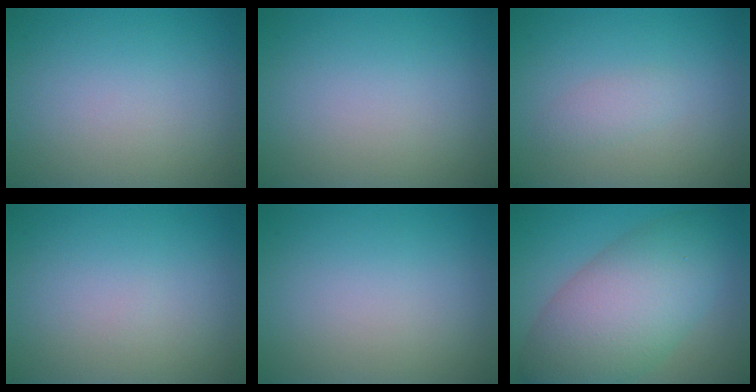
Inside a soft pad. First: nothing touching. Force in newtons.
{"total": 0.0}
{"total": 1.3, "press": 1.3, "slide": 0.1}
{"total": 0.0}
{"total": 0.0}
{"total": 9.9, "press": 9.9, "slide": 0.4}